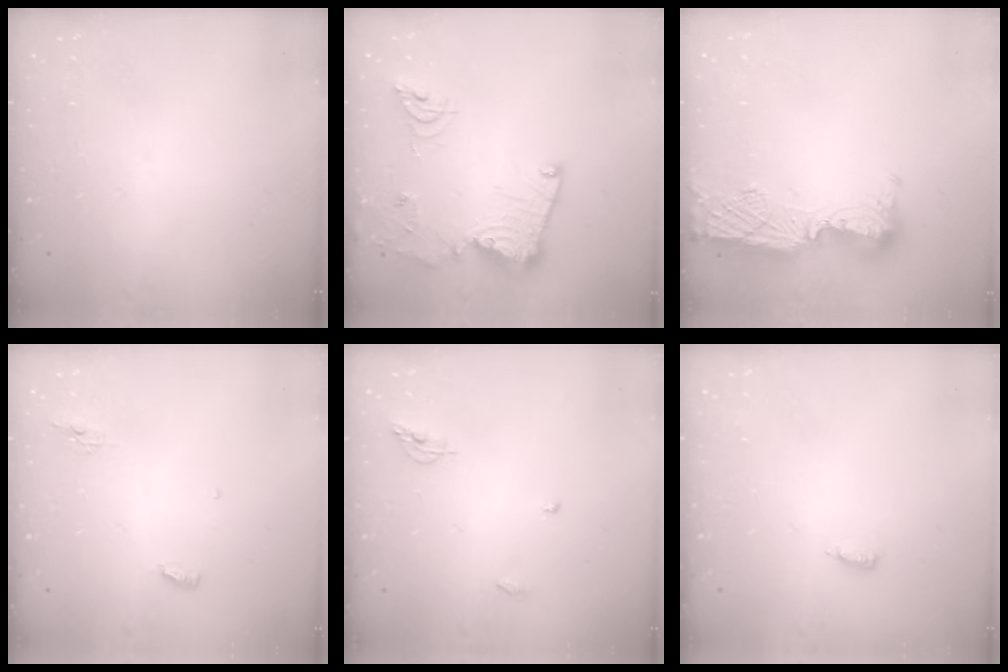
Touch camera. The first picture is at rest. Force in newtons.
{"total": 15.7, "press": 15.6, "slide": 1.7}
{"total": 13.9, "press": 13.8, "slide": 1.2}
{"total": 4.8, "press": 4.8, "slide": 0.3}
{"total": 5.9, "press": 5.9, "slide": 0.2}
{"total": 4.3, "press": 4.2, "slide": 1.0}